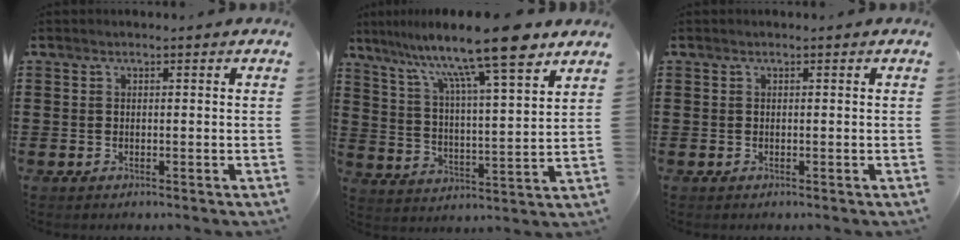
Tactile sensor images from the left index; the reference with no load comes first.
{"total": 13.3, "force": [10.3, 0.6, 8.3], "torque": [-0.166, -0.062, 0.164]}
{"total": 0.0}